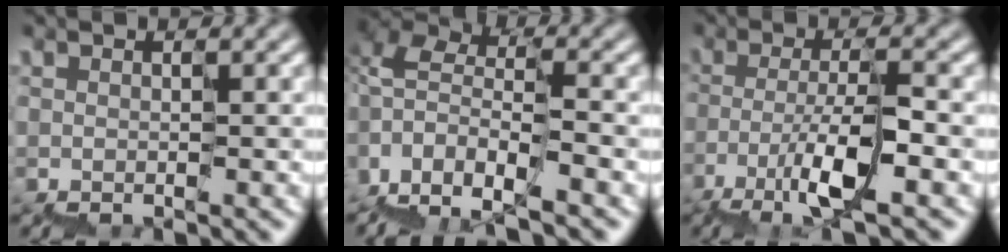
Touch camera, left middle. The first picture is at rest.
{"total": 7.3, "force": [-4.3, 4.1, 4.3], "torque": [-0.067, 0.010, -0.084]}
{"total": 4.6, "force": [-2.1, 0.6, 4.0], "torque": [-0.071, 0.007, -0.043]}